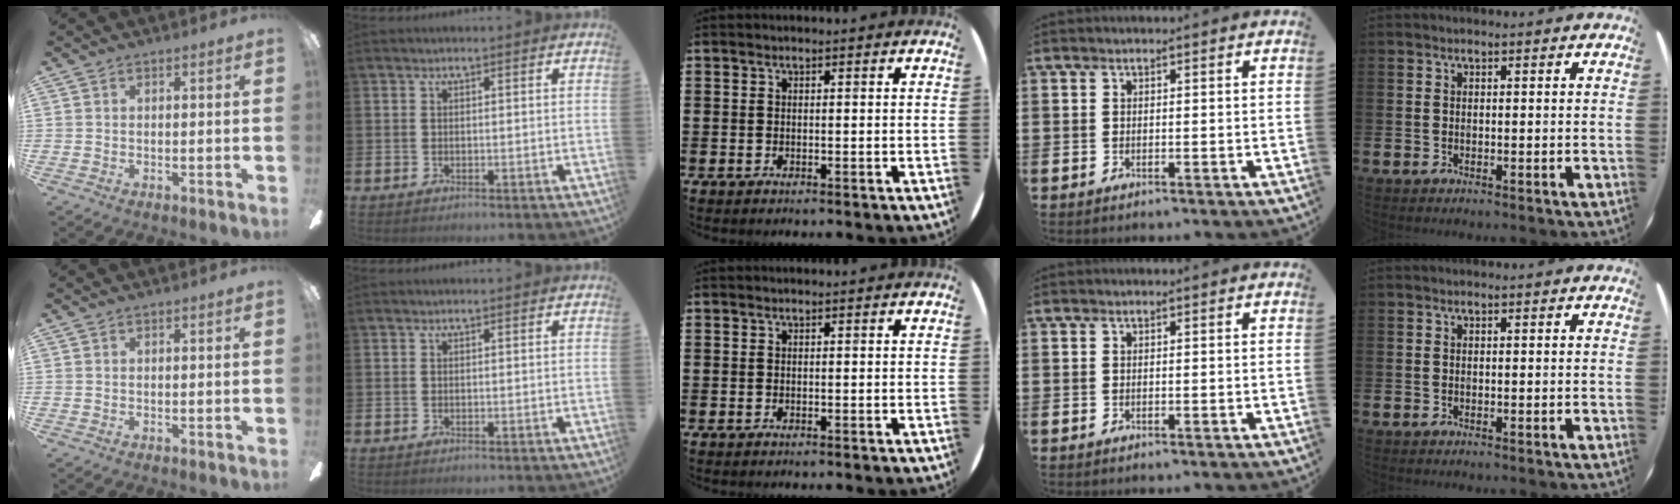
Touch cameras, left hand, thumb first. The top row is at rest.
{}